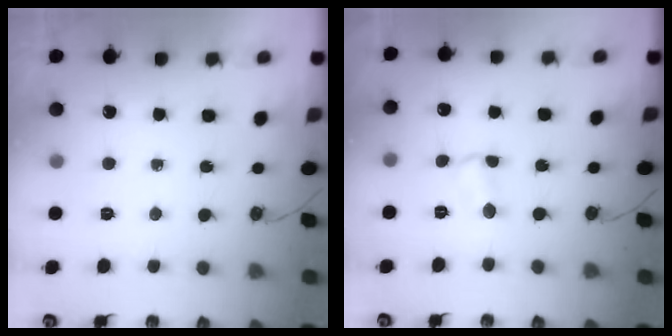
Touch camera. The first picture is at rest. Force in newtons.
{"total": 2.8, "press": 2.8, "slide": 0.4}